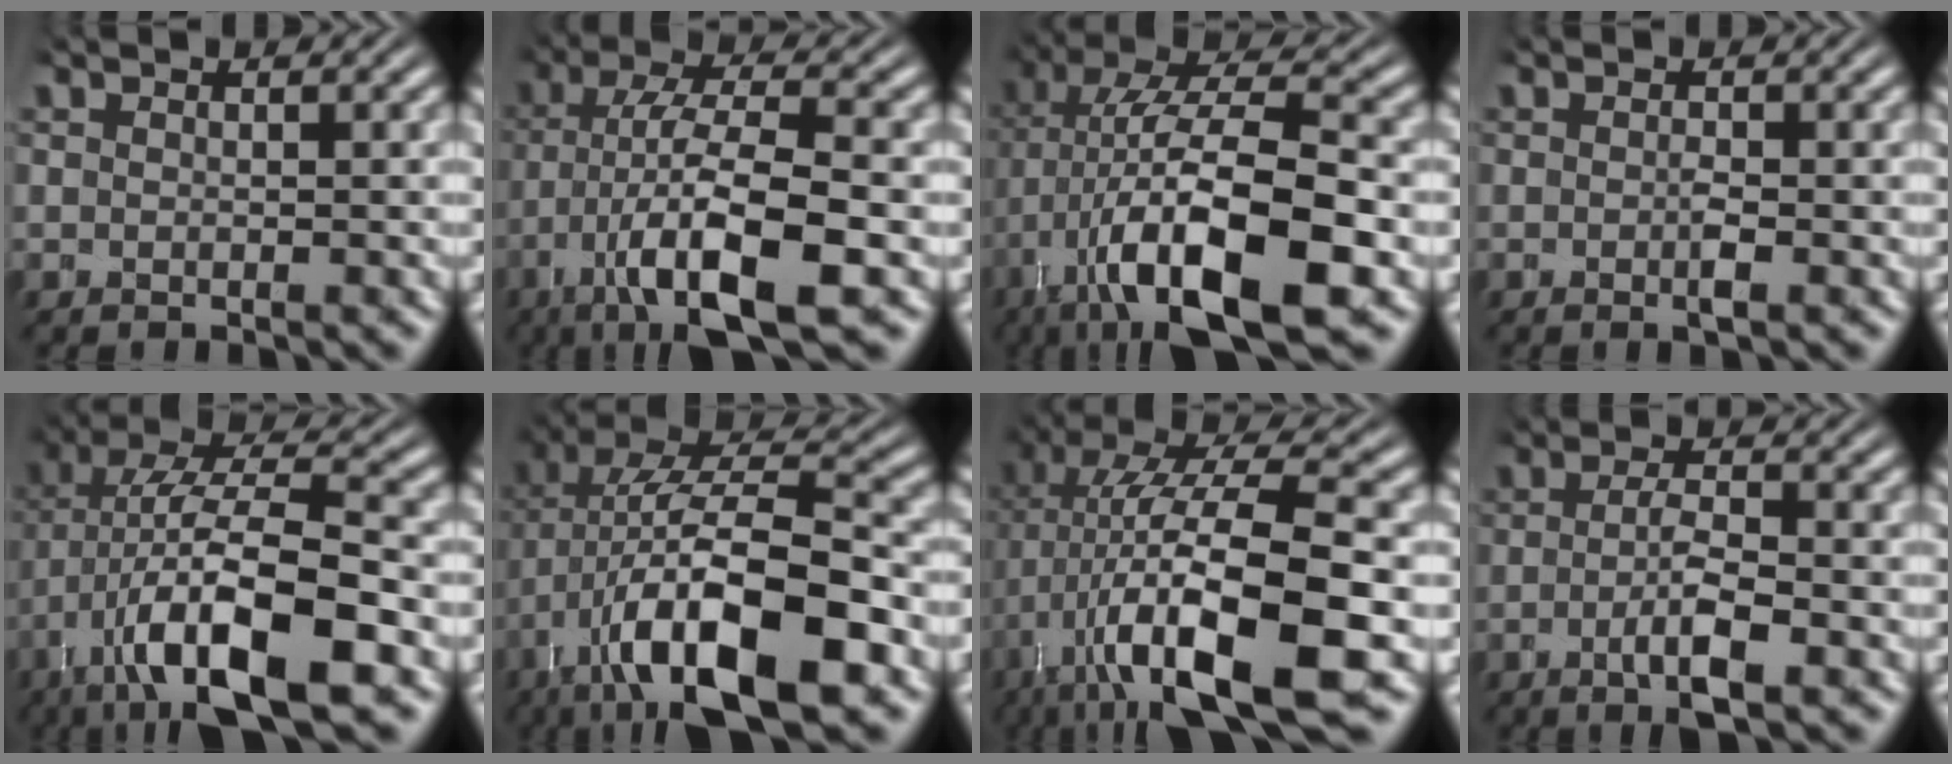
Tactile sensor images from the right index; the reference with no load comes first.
{"total": 8.3, "force": [-2.7, 3.8, 6.9], "torque": [-0.151, -0.030, -0.024]}
{"total": 10.4, "force": [-1.5, 5.4, 8.7], "torque": [-0.178, -0.027, -0.005]}
{"total": 0.8, "force": [-0.6, 0.1, 0.5], "torque": [-0.009, -0.005, -0.010]}
{"total": 10.1, "force": [-1.7, 5.2, 8.5], "torque": [-0.169, -0.022, -0.011]}
{"total": 11.5, "force": [-1.9, 6.0, 9.7], "torque": [-0.186, -0.026, -0.014]}
{"total": 10.1, "force": [-0.7, 4.7, 8.9], "torque": [-0.173, -0.015, 0.003]}
{"total": 4.0, "force": [-1.6, 1.1, 3.5], "torque": [-0.058, -0.009, -0.023]}